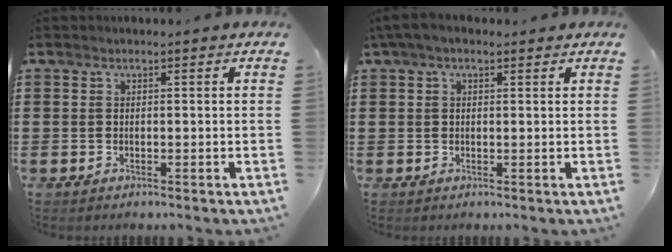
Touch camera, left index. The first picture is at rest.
{"total": 2.2, "force": [1.0, 1.1, 1.6], "torque": [-0.034, 0.008, 0.017]}